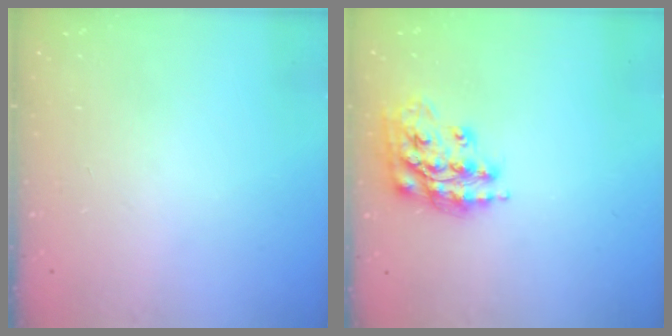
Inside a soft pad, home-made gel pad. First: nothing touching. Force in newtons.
{"total": 15.2, "press": 15.1, "slide": 0.8}